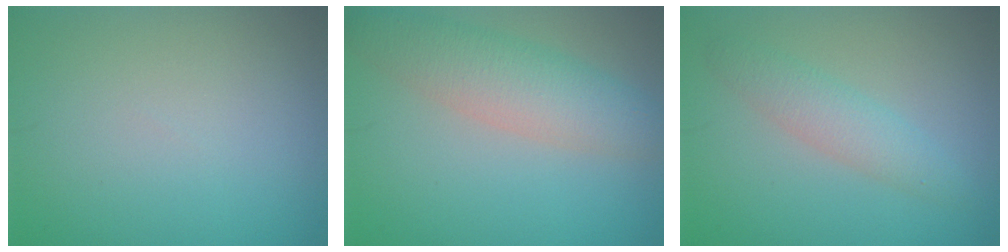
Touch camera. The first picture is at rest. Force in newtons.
{"total": 5.4, "press": 5.4, "slide": 0.4}
{"total": 2.8, "press": 2.8, "slide": 0.0}